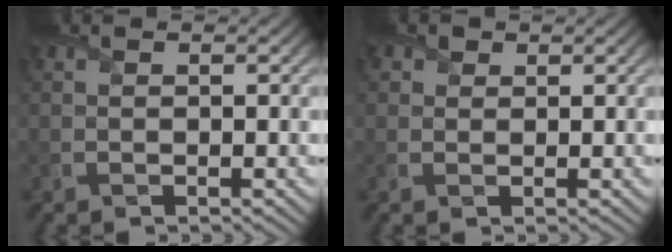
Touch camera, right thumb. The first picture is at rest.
{"total": 1.6, "force": [0.9, 1.2, 0.4], "torque": [-0.007, -0.004, 0.011]}